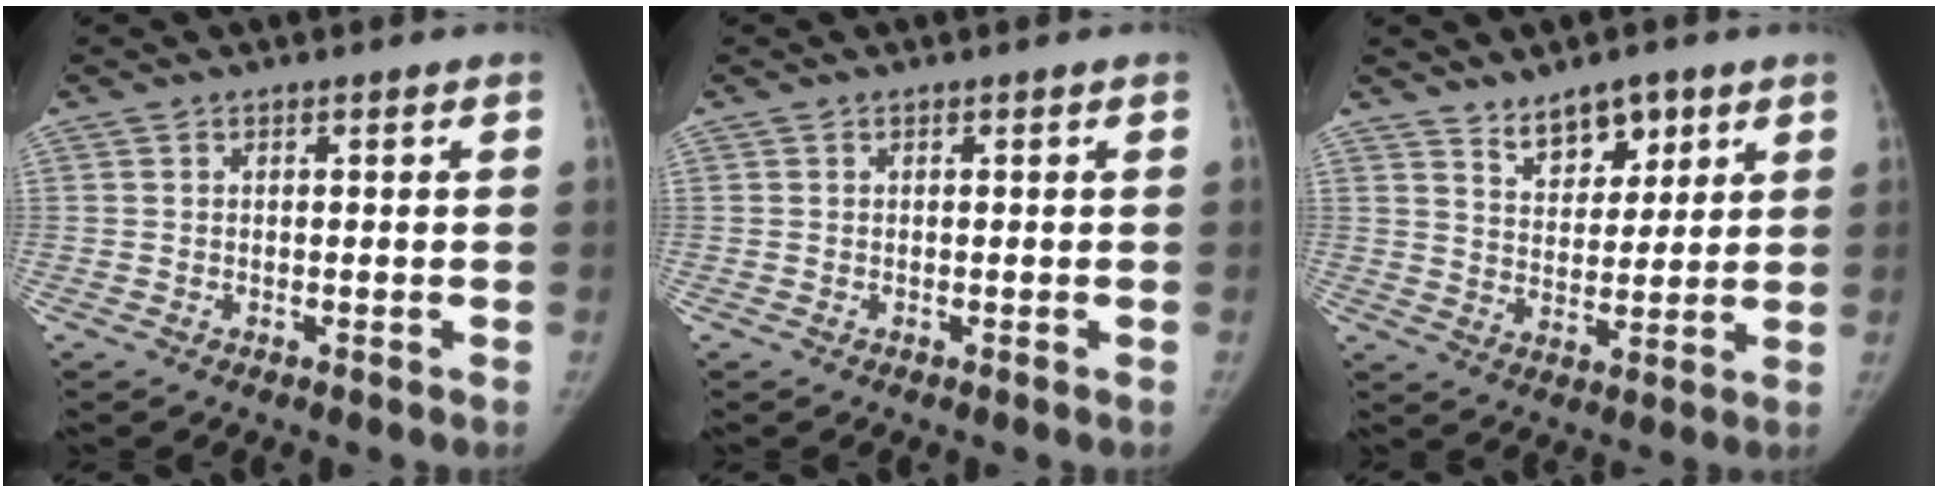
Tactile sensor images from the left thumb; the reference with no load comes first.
{"total": 0.0}
{"total": 8.0, "force": [5.4, 4.4, 4.0], "torque": [-0.026, -0.038, 0.093]}